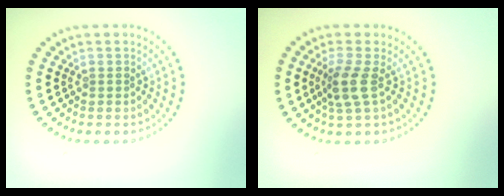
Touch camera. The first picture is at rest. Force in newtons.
{"total": 2.6, "press": 2.1, "slide": 1.6}